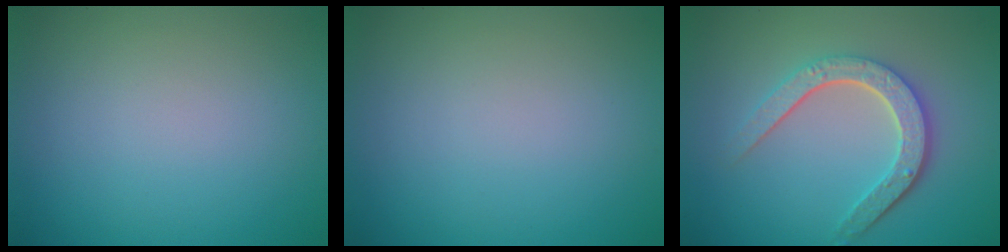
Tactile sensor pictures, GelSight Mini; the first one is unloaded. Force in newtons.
{"total": 0.0}
{"total": 4.8, "press": 3.6, "slide": 3.1}